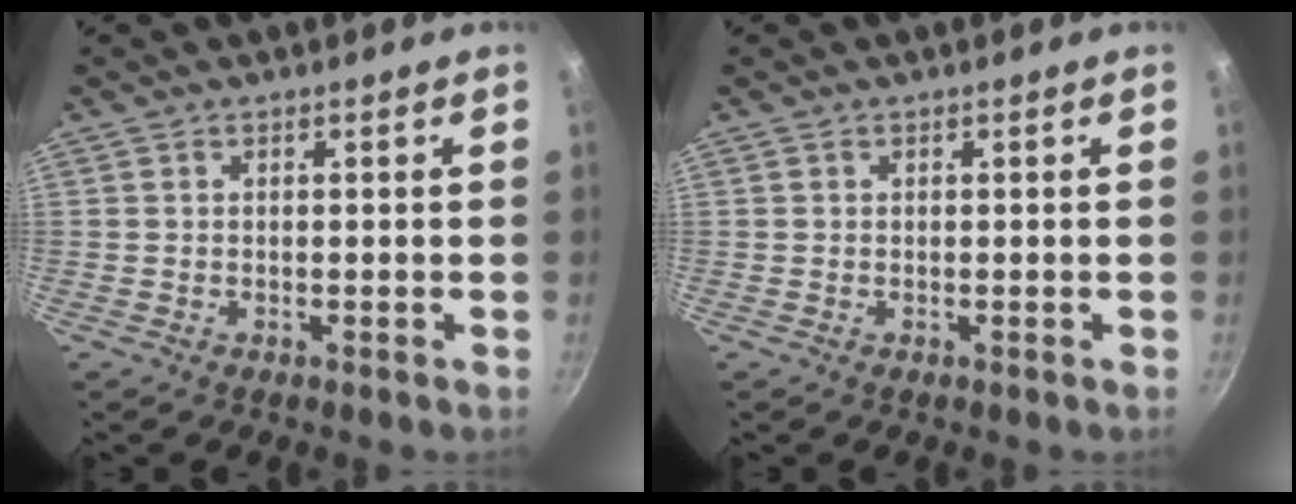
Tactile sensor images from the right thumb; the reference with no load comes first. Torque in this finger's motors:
{"motor_torque": [0.14, 0.06, 0.26, 0.13, 0.00]}